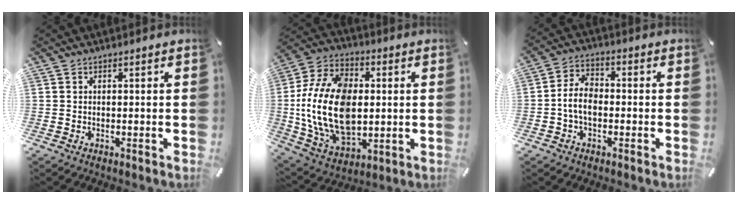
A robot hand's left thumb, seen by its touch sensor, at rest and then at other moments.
{"total": 21.8, "force": [-0.6, 15.2, 15.7], "torque": [-0.340, -0.001, -0.010]}
{"total": 6.5, "force": [-1.8, 4.1, 4.6], "torque": [-0.099, 0.011, -0.037]}